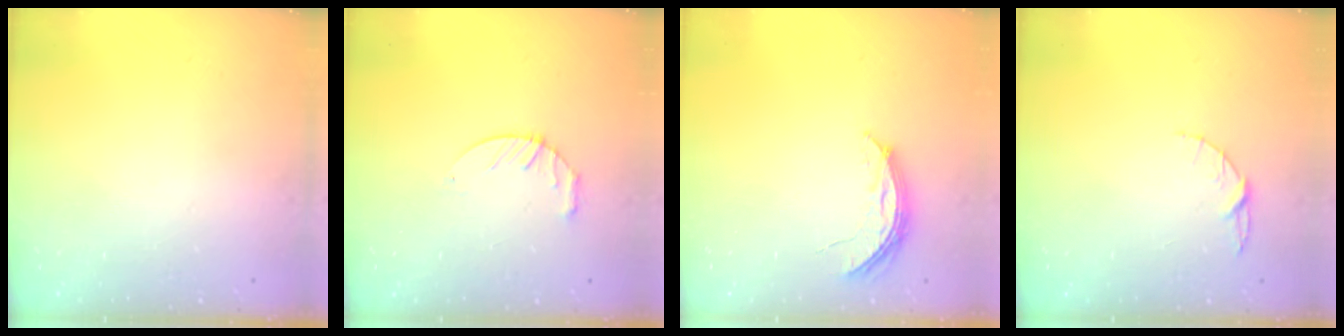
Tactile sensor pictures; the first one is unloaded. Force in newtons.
{"total": 6.8, "press": 6.8, "slide": 0.8}
{"total": 5.9, "press": 5.9, "slide": 0.4}
{"total": 5.1, "press": 5.1, "slide": 0.4}